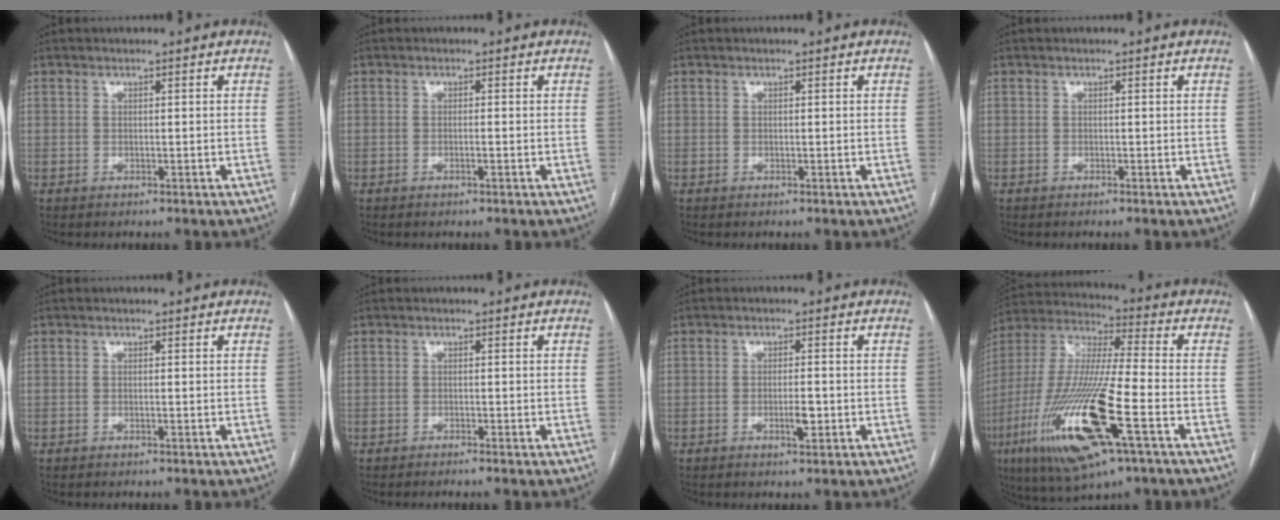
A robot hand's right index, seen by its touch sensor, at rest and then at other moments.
{"total": 0.7, "force": [-0.4, -0.2, 0.6], "torque": [-0.012, 0.002, -0.008]}
{"total": 0.0}
{"total": 0.0}
{"total": 0.0}
{"total": 0.9, "force": [-0.7, -0.3, 0.4], "torque": [-0.007, 0.003, -0.014]}
{"total": 2.7, "force": [-0.9, 0.5, 2.4], "torque": [-0.044, -0.001, -0.013]}
{"total": 22.4, "force": [-8.6, 2.9, 20.5], "torque": [-0.459, -0.041, -0.158]}